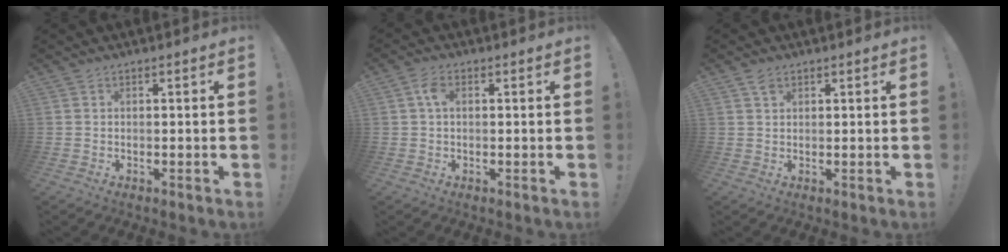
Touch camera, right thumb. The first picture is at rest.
{"total": 3.8, "force": [0.9, 2.1, 3.1], "torque": [-0.056, 0.006, 0.014]}
{"total": 2.2, "force": [1.5, 1.1, 1.2], "torque": [-0.011, -0.006, 0.026]}